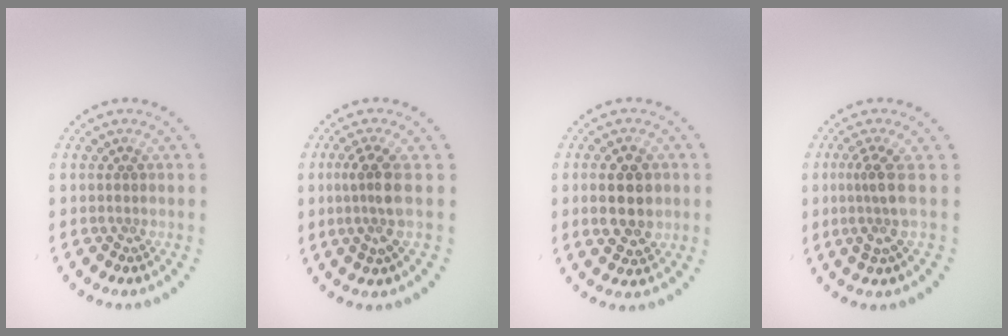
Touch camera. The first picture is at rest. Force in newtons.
{"total": 2.7, "press": 2.2, "slide": 1.6}
{"total": 4.8, "press": 4.7, "slide": 0.3}
{"total": 2.5, "press": 1.8, "slide": 1.7}